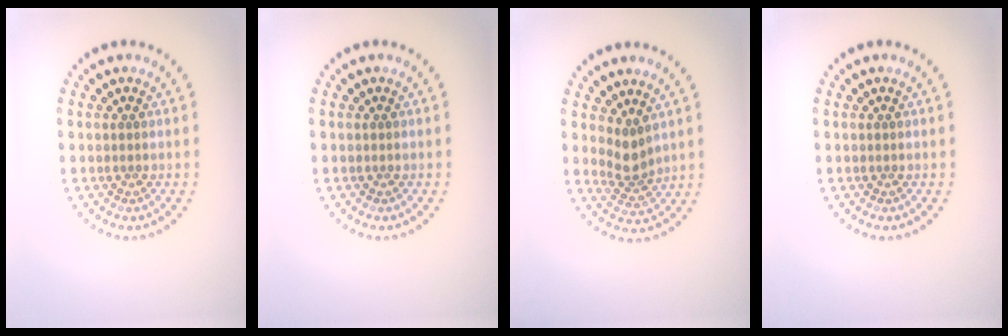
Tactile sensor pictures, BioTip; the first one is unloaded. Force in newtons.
{"total": 0.0}
{"total": 2.4, "press": 1.8, "slide": 1.6}
{"total": 0.0}